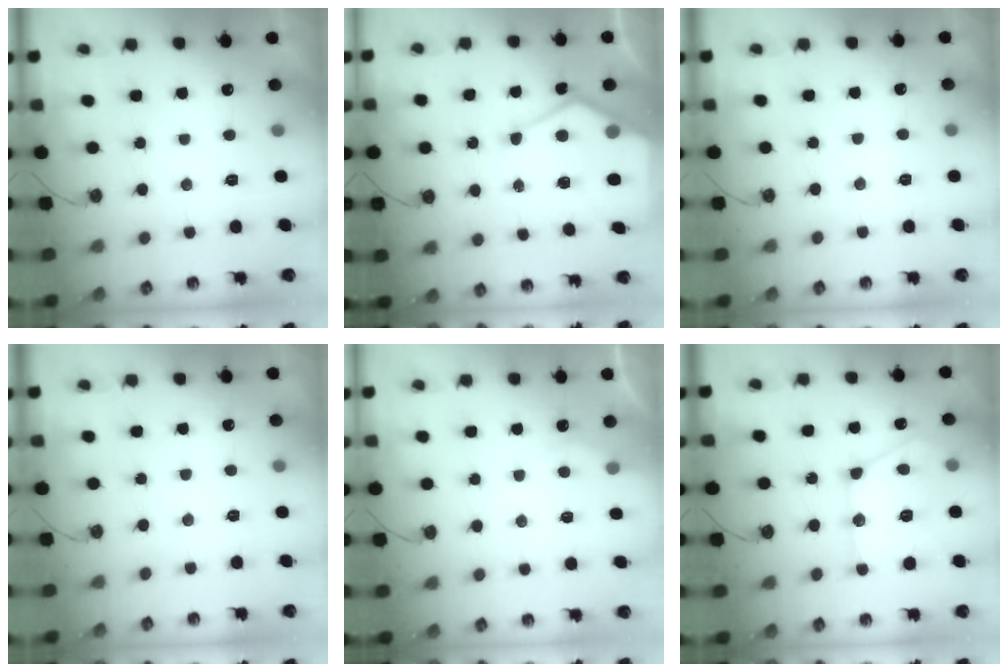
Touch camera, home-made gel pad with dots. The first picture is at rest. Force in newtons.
{"total": 11.2, "press": 11.2, "slide": 1.1}
{"total": 3.2, "press": 3.1, "slide": 0.5}
{"total": 3.2, "press": 3.1, "slide": 0.5}
{"total": 2.9, "press": 2.9, "slide": 0.4}
{"total": 17.1, "press": 17.0, "slide": 1.4}